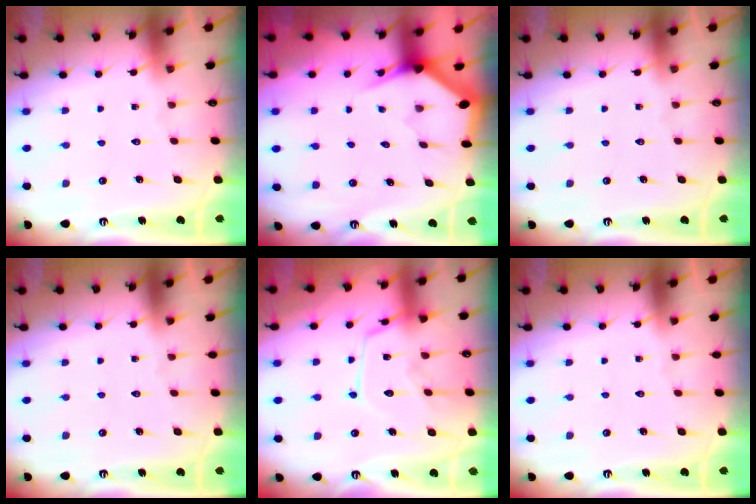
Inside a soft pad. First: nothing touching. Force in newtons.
{"total": 3.0, "press": 3.0, "slide": 0.0}
{"total": 0.0}
{"total": 0.0}
{"total": 13.8, "press": 13.8, "slide": 1.2}
{"total": 0.0}